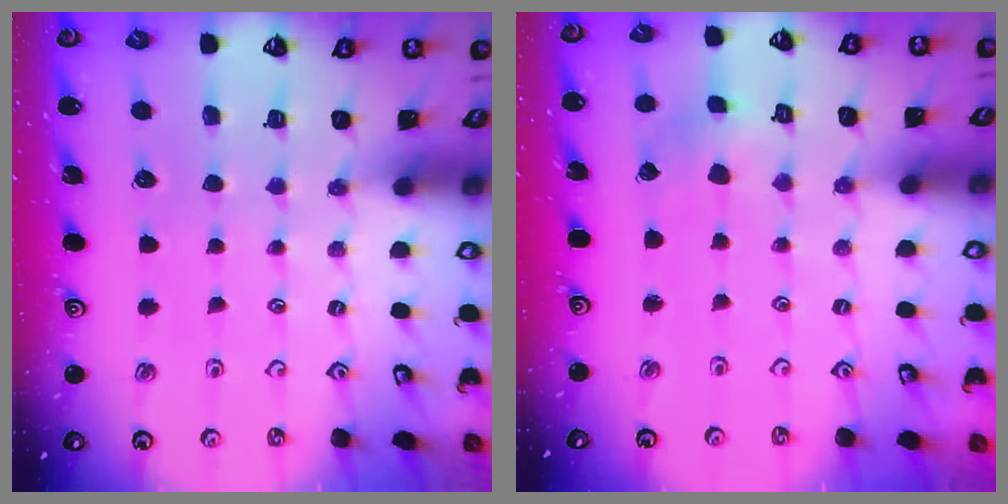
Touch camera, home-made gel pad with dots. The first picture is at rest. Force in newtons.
{"total": 2.2, "press": 2.2, "slide": 0.2}